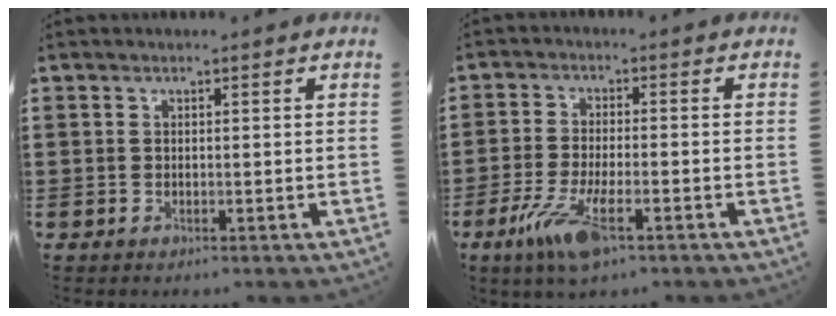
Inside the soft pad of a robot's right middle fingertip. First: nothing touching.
{"total": 7.9, "force": [-3.8, 2.0, 6.7], "torque": [-0.151, -0.018, -0.071]}